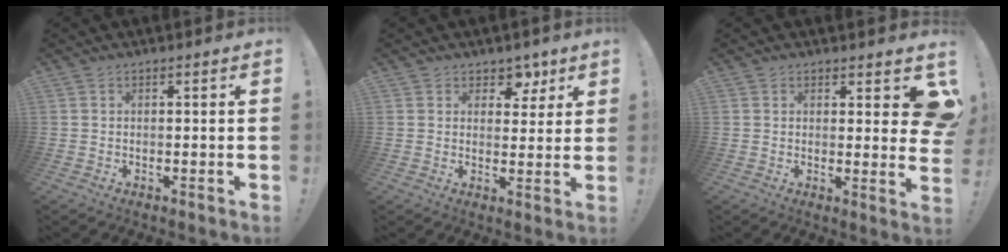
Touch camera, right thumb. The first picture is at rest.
{"total": 5.6, "force": [3.4, 4.4, 0.9], "torque": [0.009, -0.031, 0.062]}
{"total": 5.6, "force": [2.8, 2.5, 4.1], "torque": [-0.038, -0.019, 0.050]}